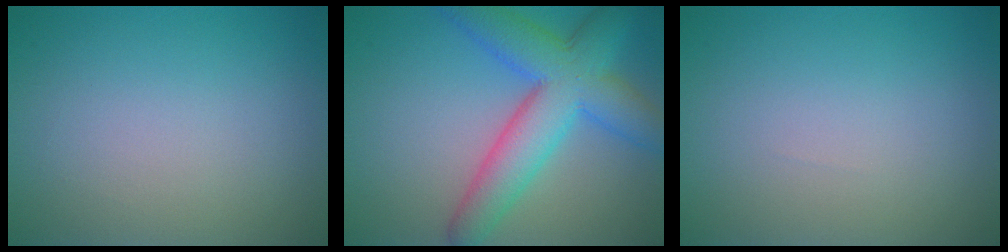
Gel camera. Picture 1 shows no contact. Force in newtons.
{"total": 8.0, "press": 8.0, "slide": 0.2}
{"total": 0.0}